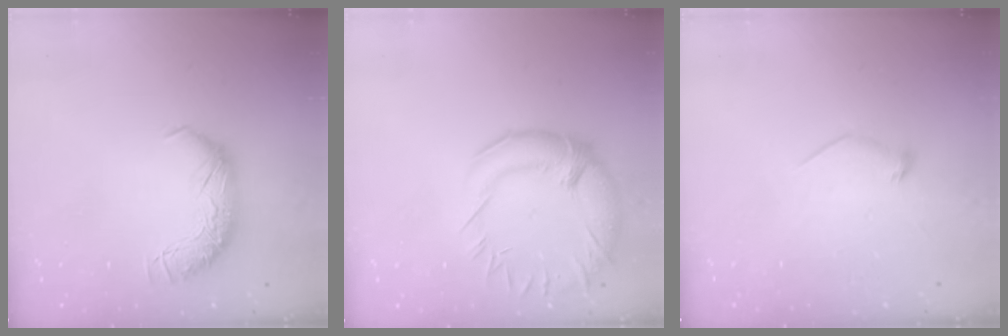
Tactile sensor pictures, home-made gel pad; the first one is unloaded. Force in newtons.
{"total": 5.9, "press": 4.1, "slide": 4.2}
{"total": 7.9, "press": 7.9, "slide": 0.9}